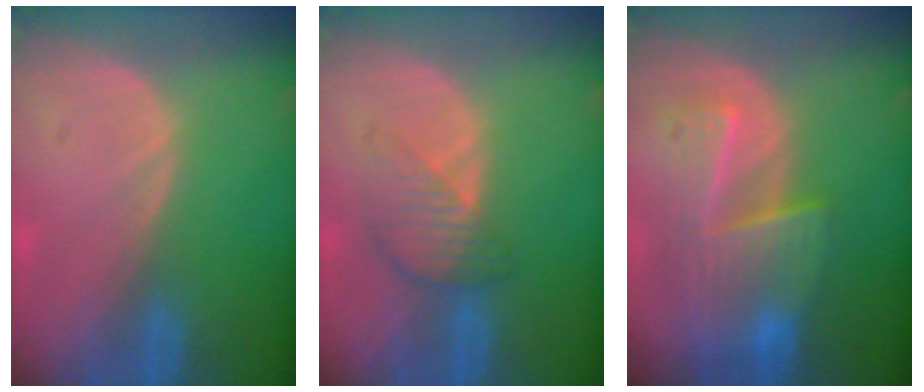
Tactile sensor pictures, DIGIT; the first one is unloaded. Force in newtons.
{"total": 4.5, "press": 4.0, "slide": 2.1}
{"total": 8.9, "press": 8.3, "slide": 3.3}